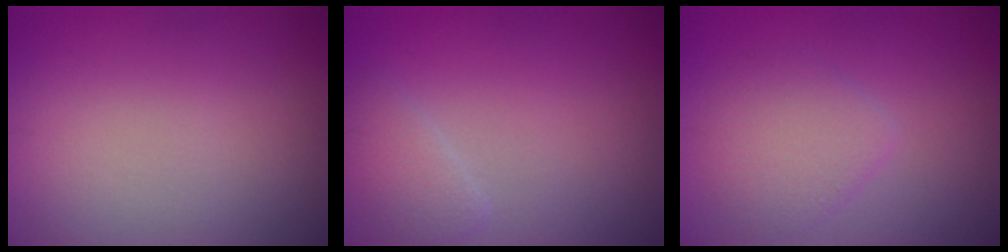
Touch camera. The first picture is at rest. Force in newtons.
{"total": 1.6, "press": 1.6, "slide": 0.2}
{"total": 2.5, "press": 2.5, "slide": 0.2}